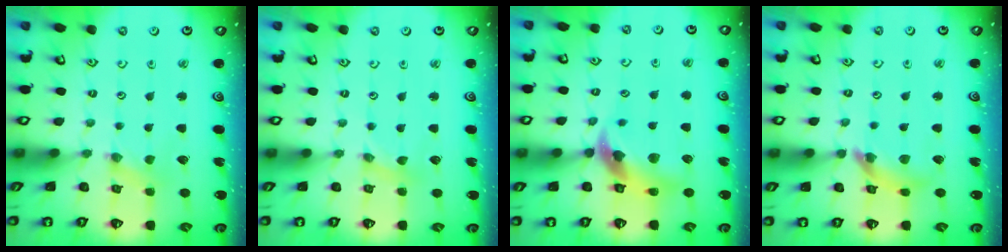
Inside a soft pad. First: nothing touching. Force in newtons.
{"total": 1.7, "press": 1.7, "slide": 0.3}
{"total": 13.0, "press": 12.9, "slide": 1.8}
{"total": 10.7, "press": 10.6, "slide": 1.3}